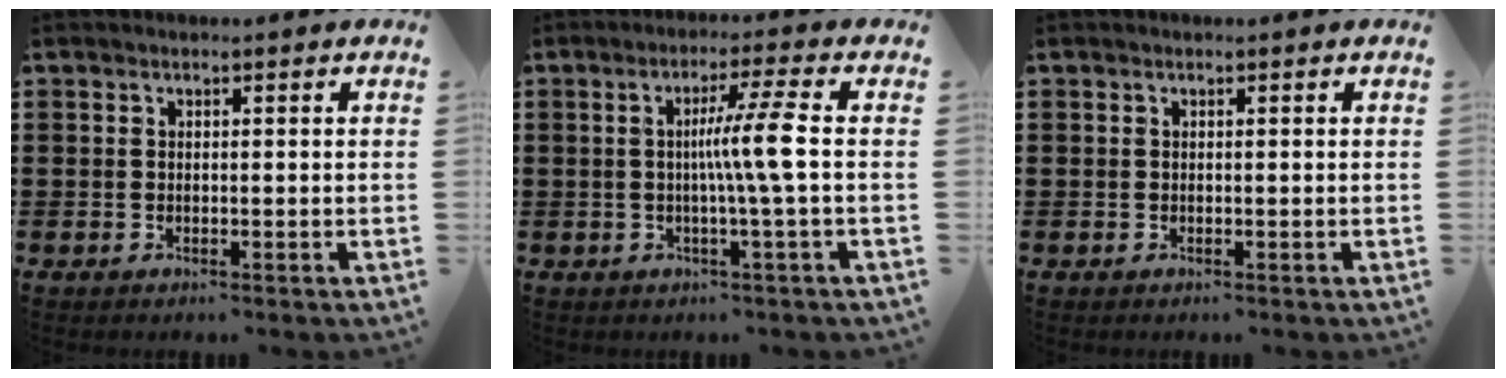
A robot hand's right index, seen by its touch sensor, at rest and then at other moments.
{"total": 6.6, "force": [-0.1, -1.1, 6.5], "torque": [-0.120, -0.004, -0.012]}
{"total": 0.0}